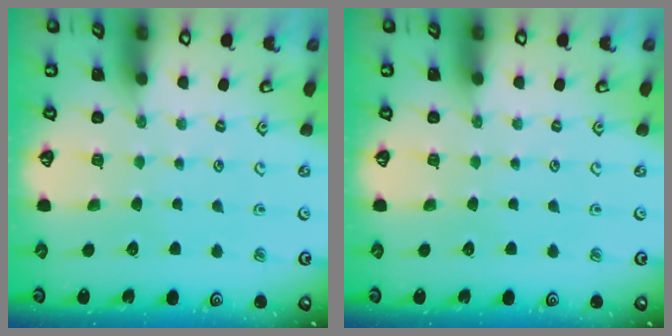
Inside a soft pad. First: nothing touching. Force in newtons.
{"total": 0.0}